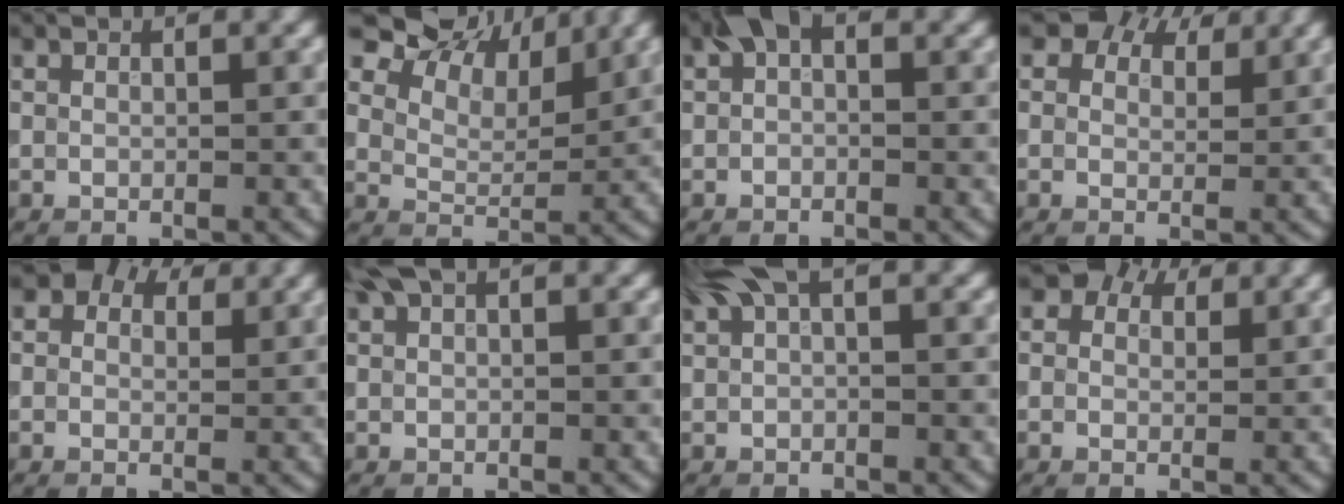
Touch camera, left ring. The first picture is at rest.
{"total": 9.1, "force": [6.6, 4.4, 4.3], "torque": [-0.080, 0.003, 0.114]}
{"total": 1.7, "force": [0.4, 1.1, 1.3], "torque": [-0.020, 0.008, 0.000]}
{"total": 4.4, "force": [3.2, 2.4, 1.7], "torque": [-0.025, -0.002, 0.041]}
{"total": 3.6, "force": [2.0, 2.3, 1.7], "torque": [-0.016, 0.005, 0.006]}
{"total": 1.6, "force": [1.0, 0.5, 1.1], "torque": [-0.018, 0.002, 0.016]}
{"total": 2.7, "force": [1.4, 0.8, 2.2], "torque": [-0.039, 0.004, 0.022]}
{"total": 2.9, "force": [1.8, 2.0, 1.2], "torque": [-0.014, 0.001, 0.009]}